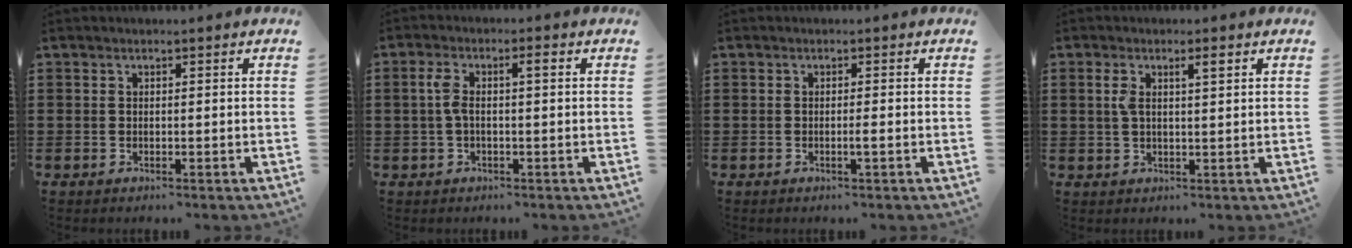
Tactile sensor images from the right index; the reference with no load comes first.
{"total": 3.6, "force": [0.0, 0.8, 3.5], "torque": [-0.081, 0.002, -0.009]}
{"total": 1.2, "force": [-0.5, -0.1, 1.1], "torque": [-0.018, -0.003, -0.008]}
{"total": 3.3, "force": [1.1, 0.8, 2.9], "torque": [-0.051, 0.003, 0.015]}